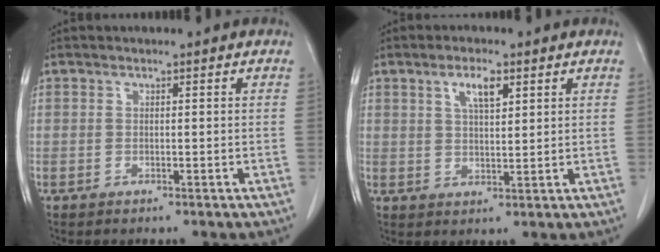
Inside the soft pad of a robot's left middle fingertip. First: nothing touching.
{"total": 4.4, "force": [2.3, 1.1, 3.5], "torque": [-0.068, 0.001, 0.042]}